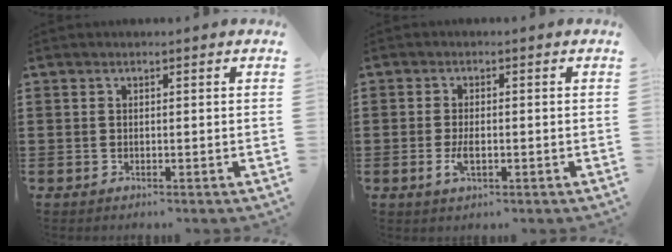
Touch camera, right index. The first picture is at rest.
{"total": 2.9, "force": [-0.8, 1.1, 2.6], "torque": [-0.061, -0.006, -0.017]}